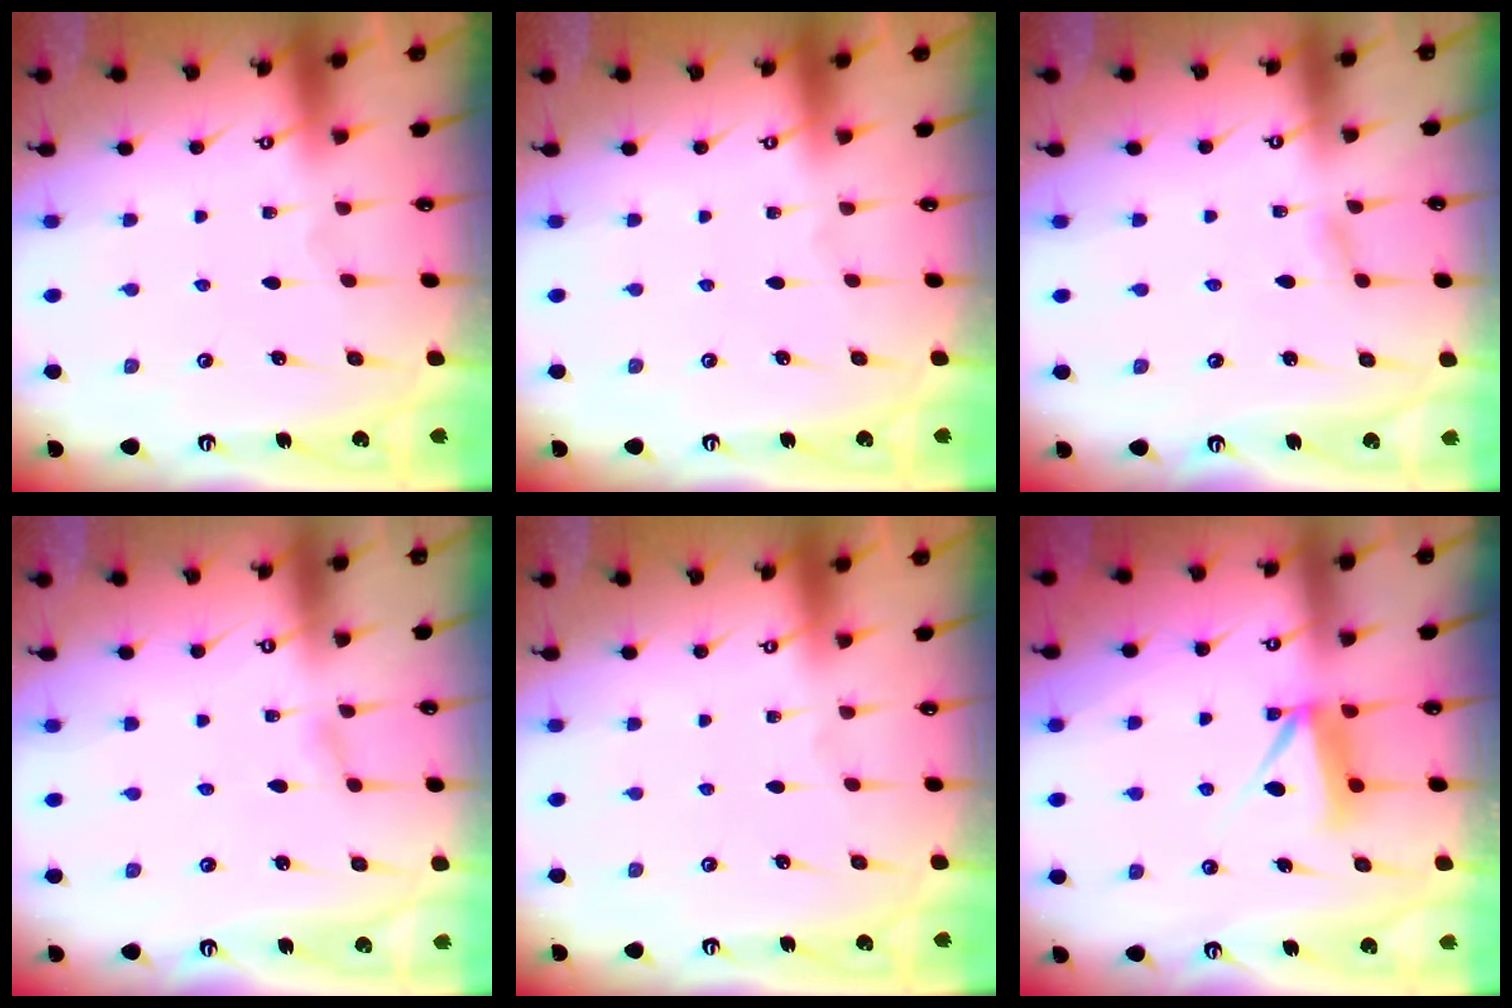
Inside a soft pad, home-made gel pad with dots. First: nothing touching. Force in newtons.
{"total": 0.0}
{"total": 3.7, "press": 3.6, "slide": 0.4}
{"total": 1.2, "press": 1.2, "slide": 0.1}
{"total": 0.0}
{"total": 8.2, "press": 8.1, "slide": 0.6}